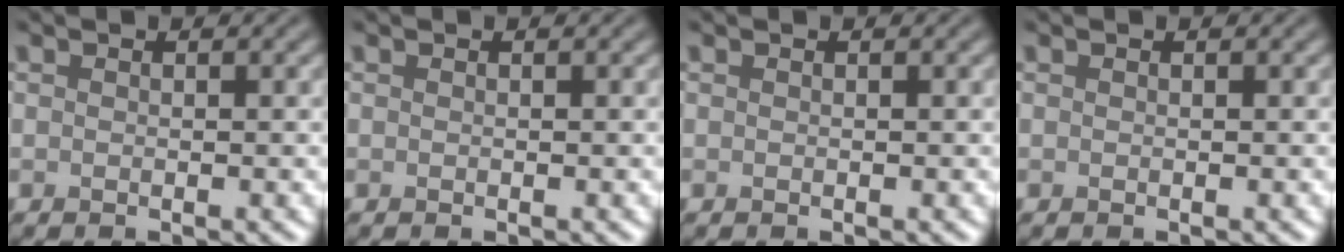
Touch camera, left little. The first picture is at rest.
{"total": 0.0}
{"total": 0.0}
{"total": 0.0}